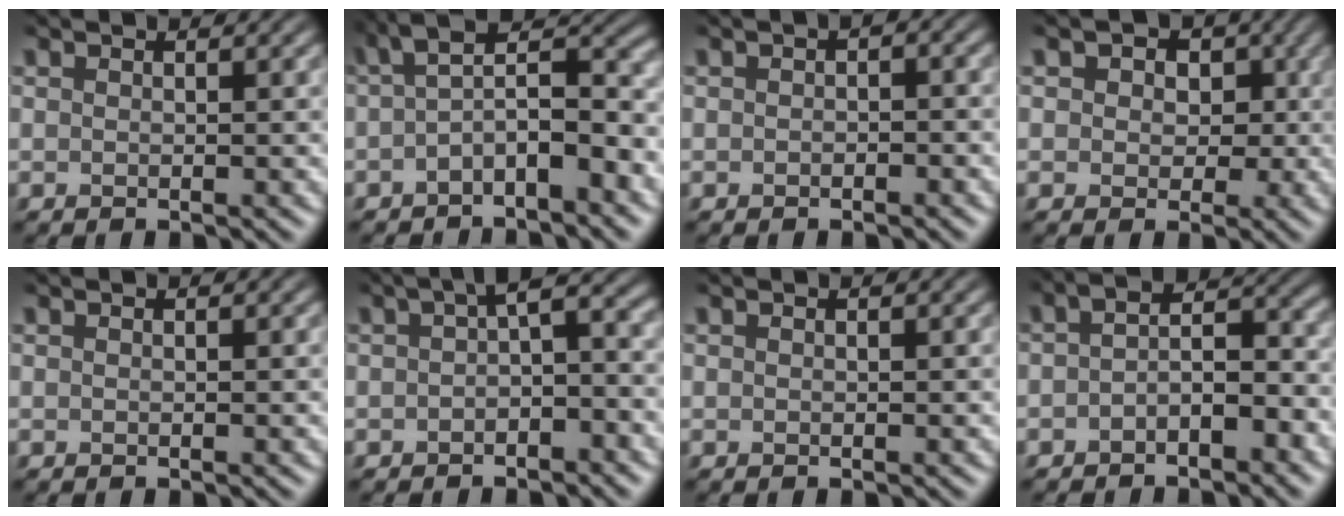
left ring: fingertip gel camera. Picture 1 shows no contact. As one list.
[{"total": 6.2, "force": [-1.2, 2.4, 5.5], "torque": [-0.081, 0.023, -0.033]}, {"total": 1.2, "force": [-0.3, 0.7, 0.9], "torque": [-0.012, 0.002, -0.005]}, {"total": 4.8, "force": [1.4, 3.7, 2.7], "torque": [-0.020, 0.014, -0.006]}, {"total": 0.0}, {"total": 3.7, "force": [-0.4, 1.6, 3.4], "torque": [-0.043, 0.016, -0.015]}, {"total": 0.0}, {"total": 4.0, "force": [-1.7, 1.8, 3.2], "torque": [-0.050, 0.013, -0.035]}]